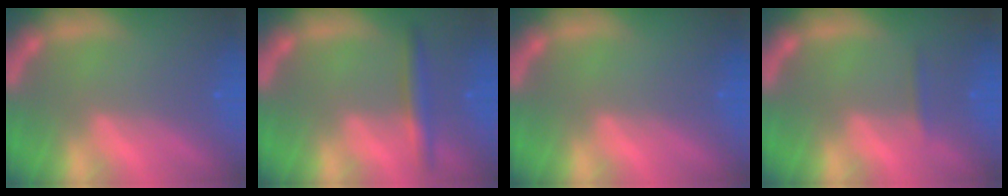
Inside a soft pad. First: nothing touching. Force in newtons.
{"total": 3.0}
{"total": 0.0}
{"total": 0.9}